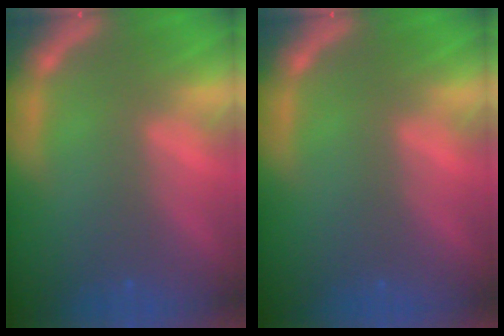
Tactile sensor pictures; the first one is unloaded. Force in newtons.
{"total": 0.0}